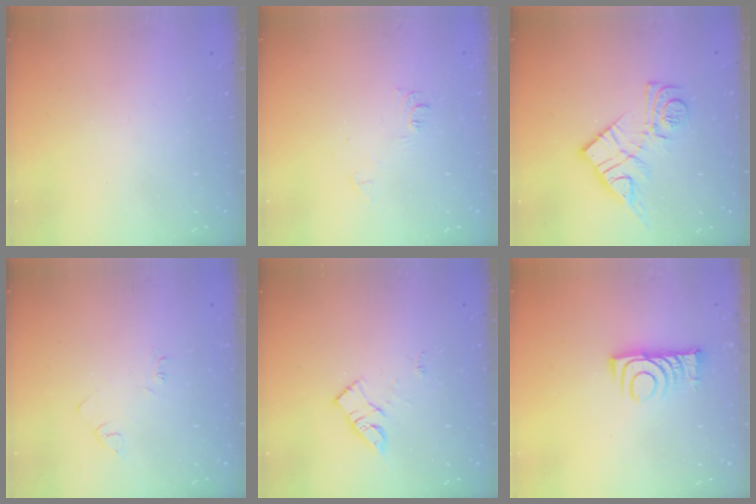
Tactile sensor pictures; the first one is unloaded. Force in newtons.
{"total": 6.3, "press": 6.3, "slide": 0.7}
{"total": 13.5, "press": 13.5, "slide": 0.8}
{"total": 3.0, "press": 3.0, "slide": 0.4}
{"total": 10.7, "press": 10.7, "slide": 0.7}
{"total": 8.1, "press": 8.1, "slide": 0.9}